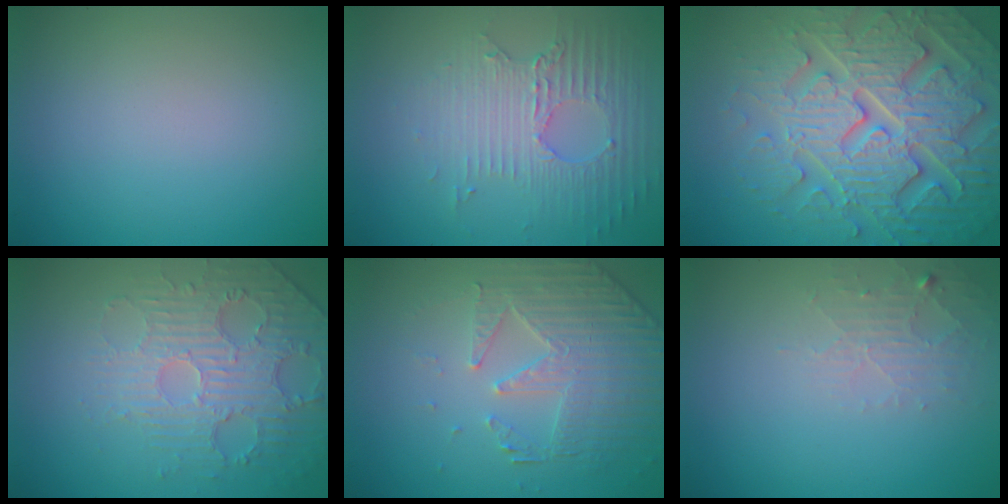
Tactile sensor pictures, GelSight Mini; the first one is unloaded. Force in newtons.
{"total": 4.5, "press": 3.1, "slide": 3.2}
{"total": 7.9, "press": 7.7, "slide": 1.9}
{"total": 4.9, "press": 3.7, "slide": 3.2}
{"total": 5.0, "press": 3.7, "slide": 3.4}
{"total": 1.9, "press": 1.9, "slide": 0.3}